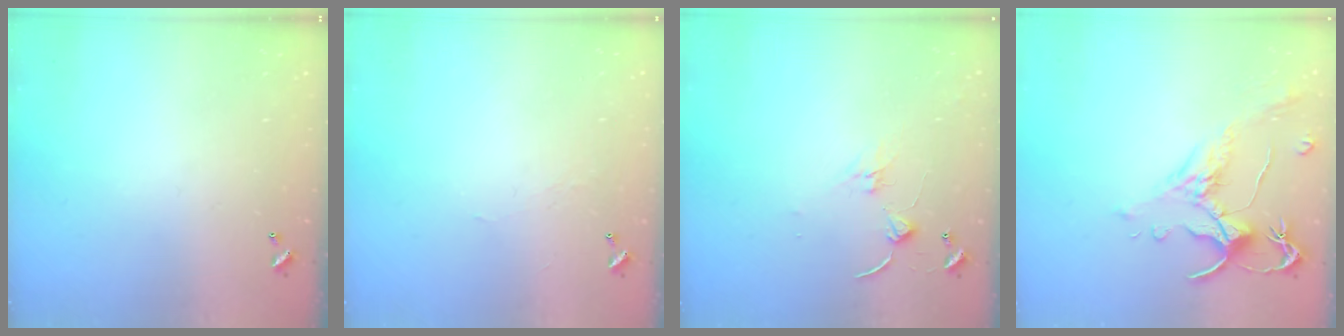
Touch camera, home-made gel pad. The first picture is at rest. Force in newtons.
{"total": 1.7, "press": 1.7, "slide": 0.4}
{"total": 0.6, "press": 0.5, "slide": 0.3}
{"total": 1.5, "press": 1.0, "slide": 1.1}